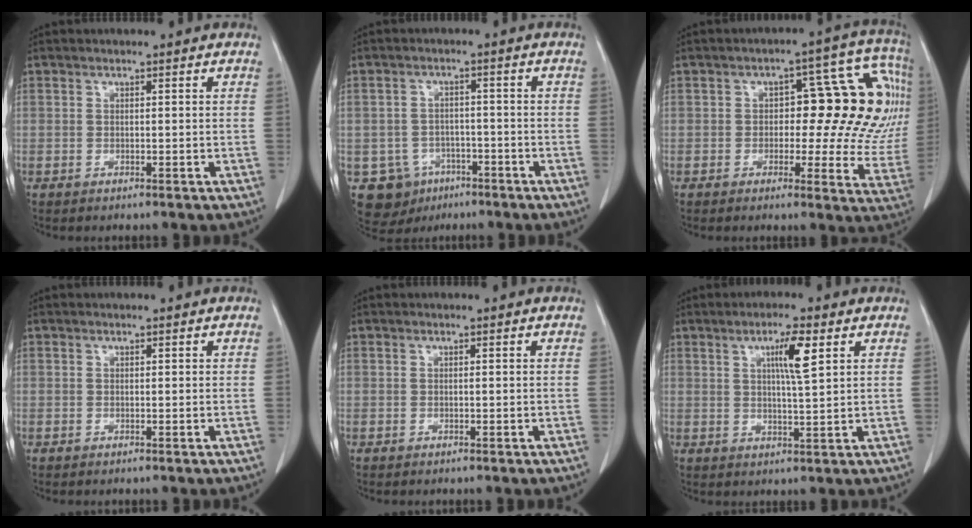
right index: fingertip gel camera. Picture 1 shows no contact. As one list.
[{"total": 7.5, "force": [-3.4, 6.6, 1.0], "torque": [-0.021, 0.011, -0.043]}, {"total": 18.0, "force": [2.4, 7.5, 16.2], "torque": [-0.170, 0.036, 0.024]}, {"total": 0.0}, {"total": 0.0}, {"total": 5.6, "force": [2.4, 0.1, 5.0], "torque": [-0.085, -0.002, 0.038]}]